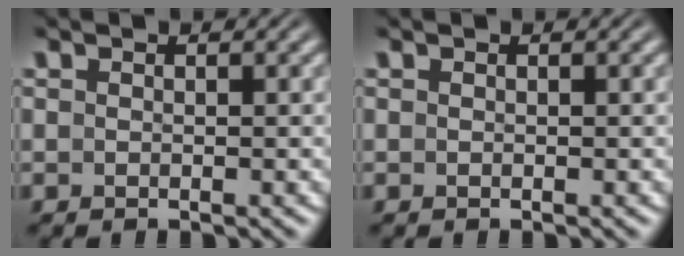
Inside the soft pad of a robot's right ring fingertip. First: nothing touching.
{"total": 0.0}